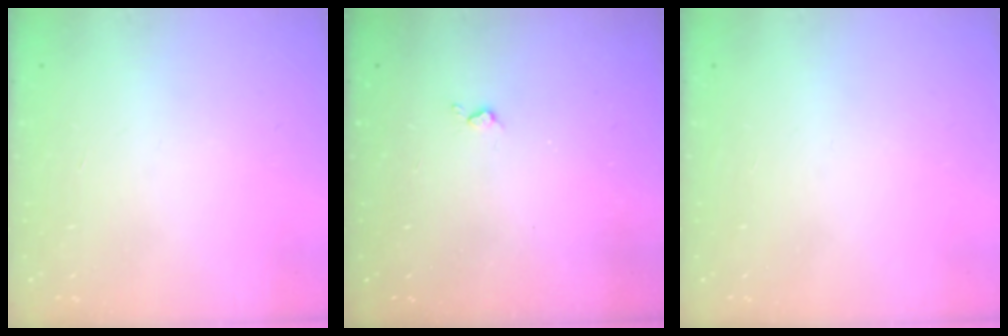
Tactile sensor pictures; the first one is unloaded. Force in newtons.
{"total": 2.2, "press": 2.1, "slide": 0.5}
{"total": 0.0}